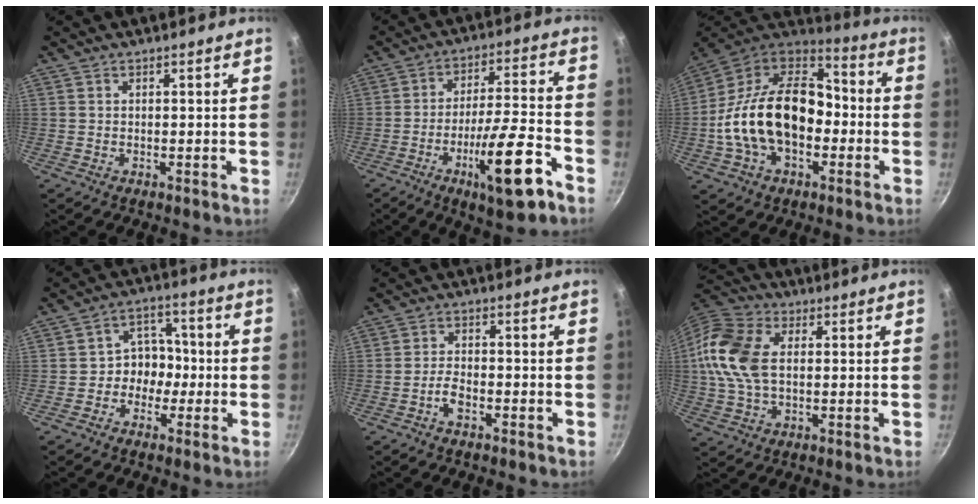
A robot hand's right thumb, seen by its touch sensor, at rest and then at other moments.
{"total": 15.8, "force": [-7.8, 3.3, 13.4], "torque": [-0.202, 0.039, -0.120]}
{"total": 24.1, "force": [-3.4, 15.8, 17.9], "torque": [-0.298, 0.056, -0.069]}
{"total": 6.8, "force": [-1.7, 5.9, 3.0], "torque": [0.006, 0.032, -0.037]}
{"total": 3.3, "force": [-1.9, 1.5, 2.3], "torque": [-0.046, 0.018, -0.038]}
{"total": 14.1, "force": [1.3, 9.0, 10.8], "torque": [-0.203, 0.016, 0.010]}